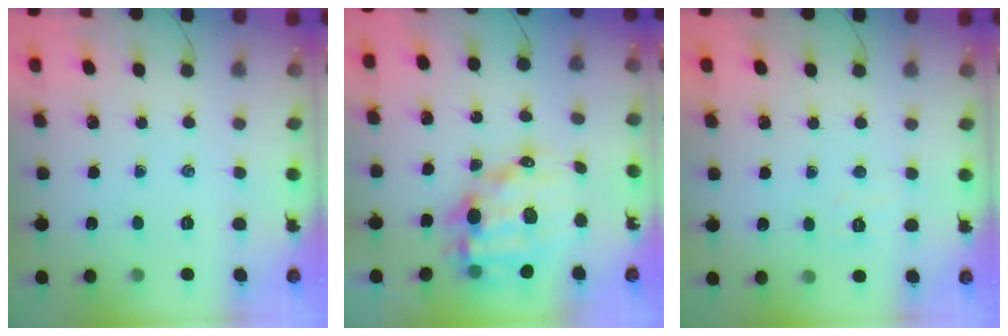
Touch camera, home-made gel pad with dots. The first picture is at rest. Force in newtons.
{"total": 13.6, "press": 13.2, "slide": 3.3}
{"total": 4.1, "press": 4.0, "slide": 0.9}